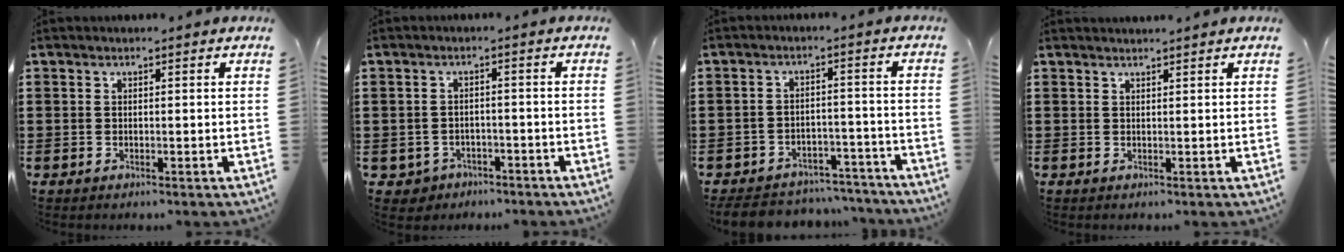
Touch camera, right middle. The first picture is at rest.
{"total": 2.1, "force": [-1.8, 1.1, -0.1], "torque": [-0.008, 0.001, -0.042]}
{"total": 5.0, "force": [-4.9, 1.0, 0.7], "torque": [-0.015, 0.011, -0.100]}
{"total": 1.1, "force": [1.1, -0.2, 0.1], "torque": [-0.002, -0.004, 0.021]}